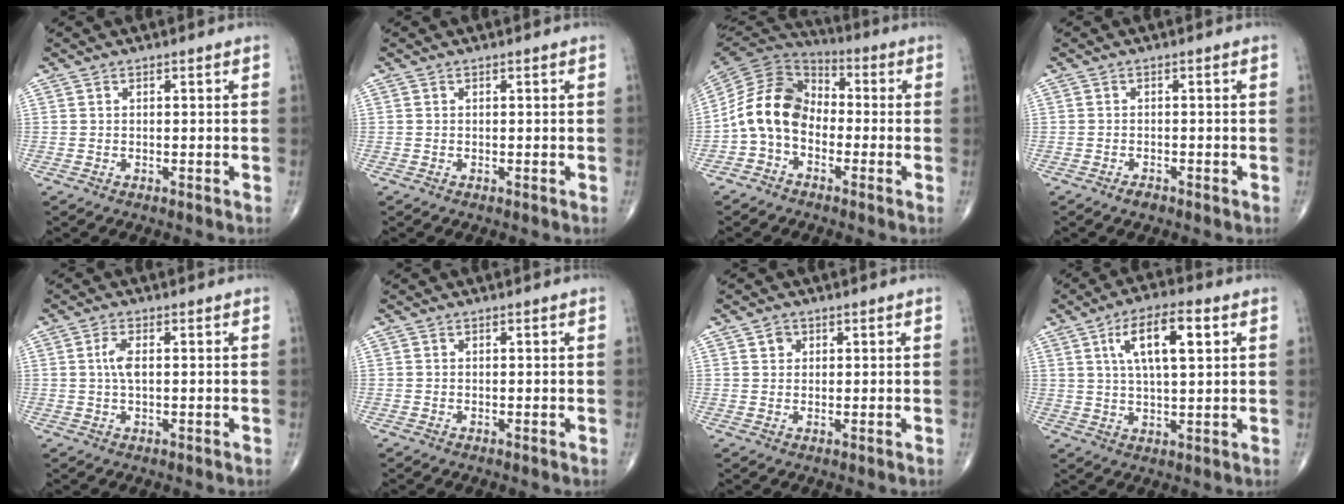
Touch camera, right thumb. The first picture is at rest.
{"total": 0.0}
{"total": 12.4, "force": [-2.7, 9.1, 7.9], "torque": [-0.137, 0.050, -0.067]}
{"total": 1.3, "force": [-1.0, 0.6, 0.7], "torque": [-0.015, 0.001, -0.019]}
{"total": 3.1, "force": [0.3, 1.2, 2.8], "torque": [-0.066, 0.004, 0.005]}
{"total": 0.0}
{"total": 1.8, "force": [0.8, 1.5, 0.6], "torque": [0.001, -0.003, 0.009]}
{"total": 10.9, "force": [3.7, 3.8, 9.4], "torque": [-0.157, 0.001, 0.064]}